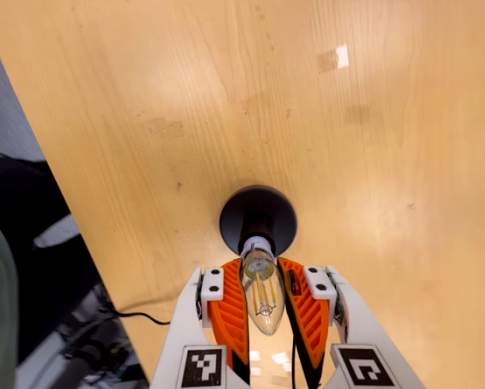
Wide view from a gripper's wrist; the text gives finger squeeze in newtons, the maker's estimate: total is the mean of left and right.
{"total": 20.3, "left": 20.1, "right": 20.5}